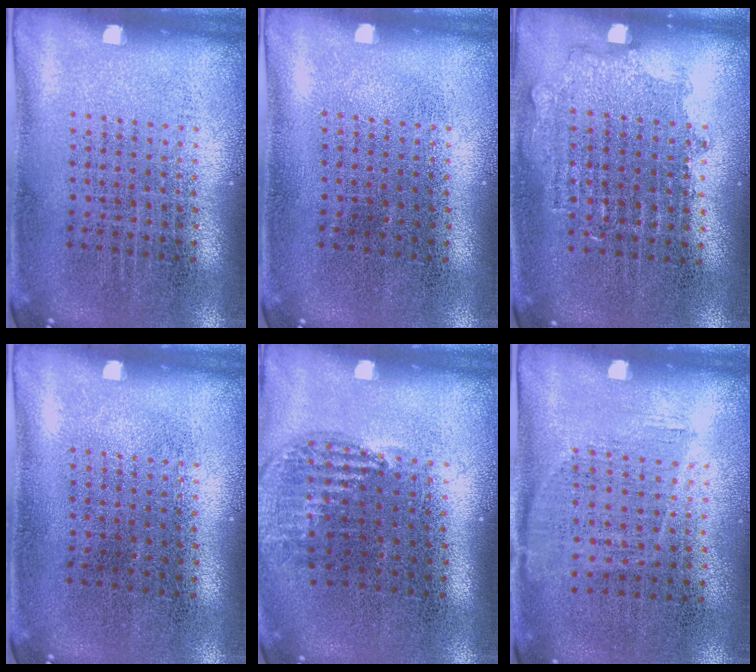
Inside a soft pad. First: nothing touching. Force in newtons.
{"total": 0.0}
{"total": 0.8, "press": 0.7, "slide": 0.4}
{"total": 0.0}
{"total": 1.0, "press": 1.0, "slide": 0.4}
{"total": 1.1, "press": 0.9, "slide": 0.7}